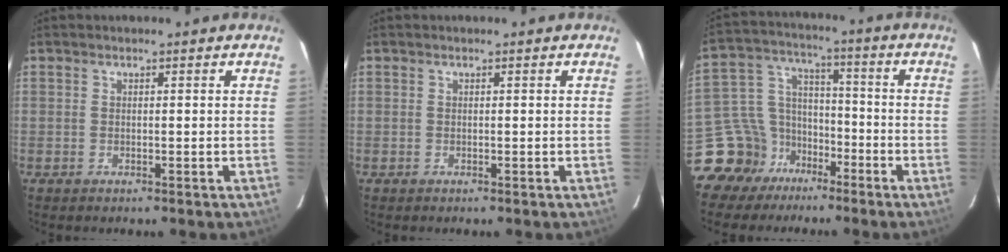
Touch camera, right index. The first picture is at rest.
{"total": 0.0}
{"total": 13.4, "force": [-9.7, 8.9, 2.5], "torque": [-0.076, 0.052, -0.168]}